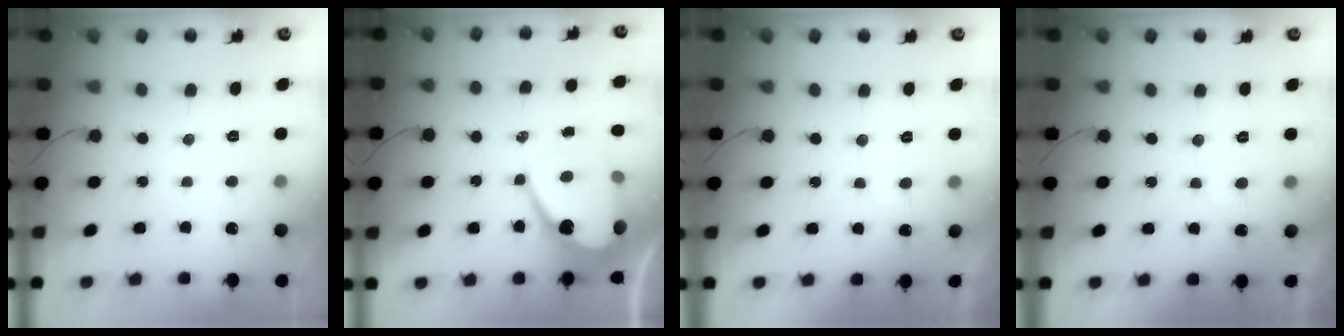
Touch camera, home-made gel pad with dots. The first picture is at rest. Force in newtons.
{"total": 13.0, "press": 12.9, "slide": 1.0}
{"total": 2.7, "press": 2.7, "slide": 0.1}
{"total": 2.7, "press": 2.7, "slide": 0.1}